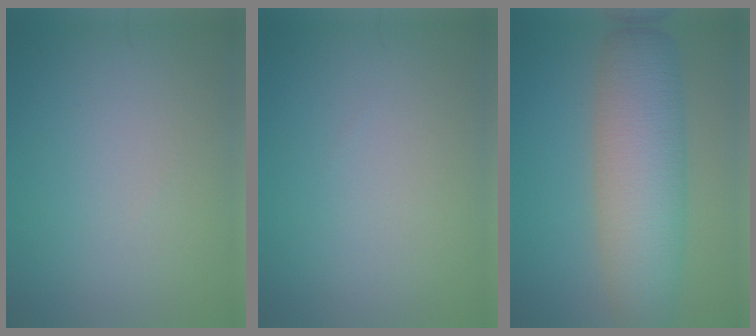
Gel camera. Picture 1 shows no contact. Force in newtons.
{"total": 0.0}
{"total": 8.5, "press": 8.5, "slide": 0.2}